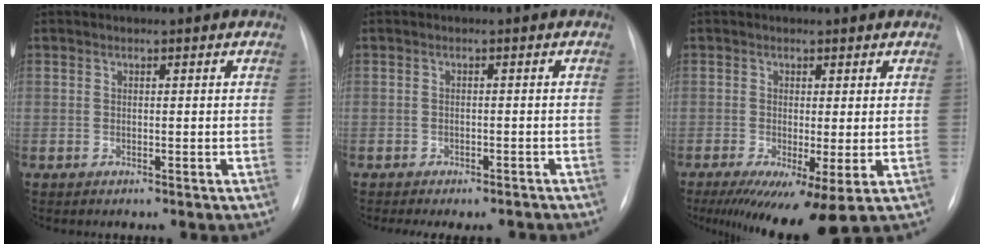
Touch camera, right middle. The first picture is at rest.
{"total": 6.2, "force": [-5.3, 2.4, 2.3], "torque": [-0.021, 0.005, -0.062]}
{"total": 9.4, "force": [-4.2, 1.6, 8.3], "torque": [-0.124, -0.023, -0.063]}